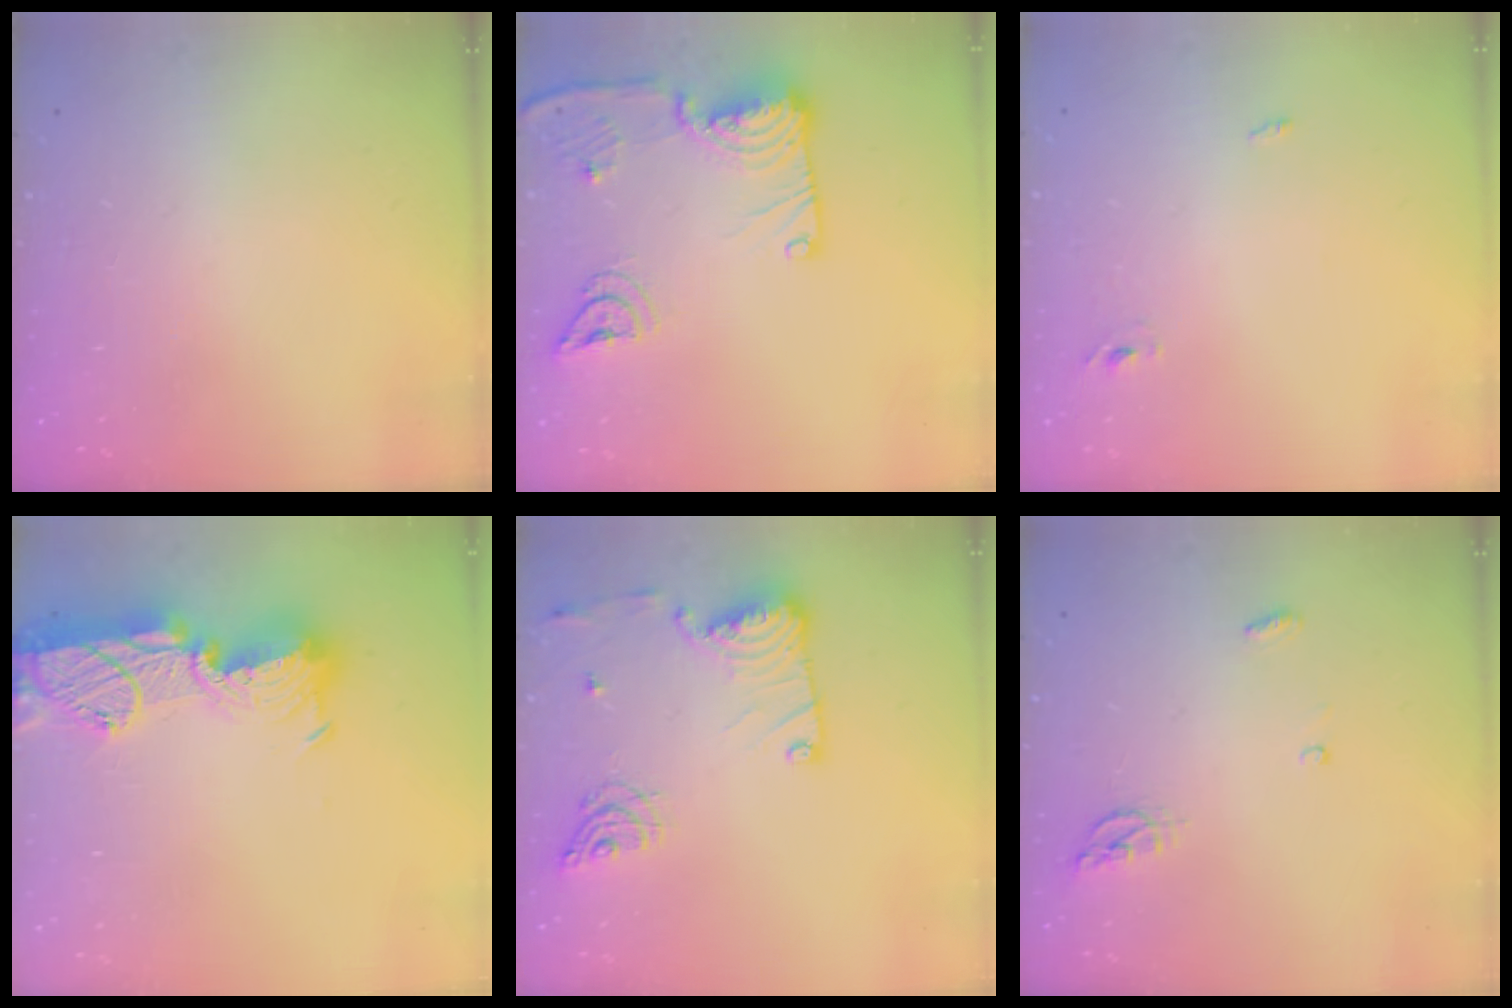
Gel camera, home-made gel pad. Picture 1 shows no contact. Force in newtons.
{"total": 16.4, "press": 16.3, "slide": 2.0}
{"total": 2.3, "press": 2.1, "slide": 1.0}
{"total": 19.3, "press": 19.2, "slide": 1.1}
{"total": 13.9, "press": 13.9, "slide": 0.8}
{"total": 4.5, "press": 4.3, "slide": 1.2}